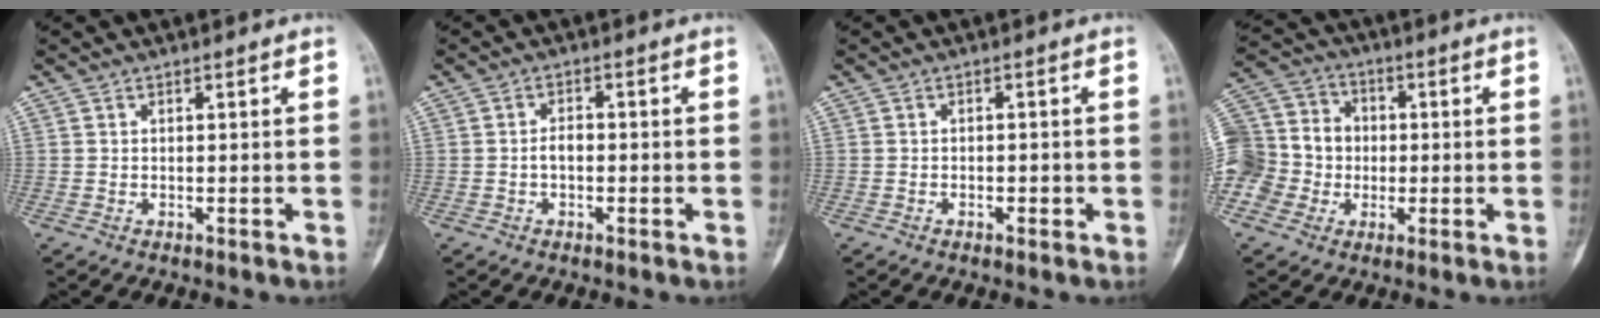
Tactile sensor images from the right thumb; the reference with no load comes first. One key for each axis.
{"total": 2.3, "fx": -0.5, "fy": 1.5, "fz": 1.7, "tx": -0.024, "ty": 0.010, "tz": -0.013}
{"total": 1.7, "fx": -0.6, "fy": 1.0, "fz": 1.2, "tx": -0.017, "ty": 0.010, "tz": -0.008}
{"total": 17.7, "fx": -2.3, "fy": 15.9, "fz": 7.3, "tx": -0.163, "ty": 0.057, "tz": -0.041}